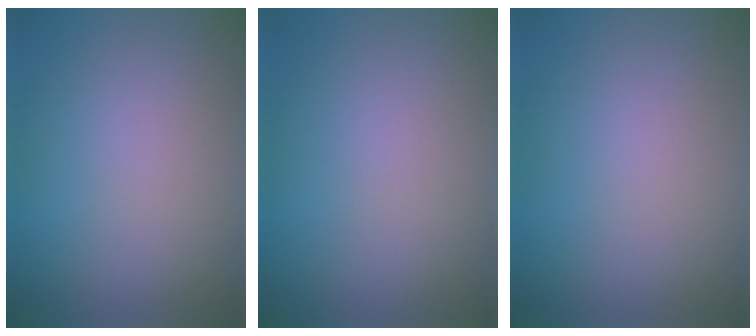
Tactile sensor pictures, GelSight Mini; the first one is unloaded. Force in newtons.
{"total": 0.0}
{"total": 0.0}